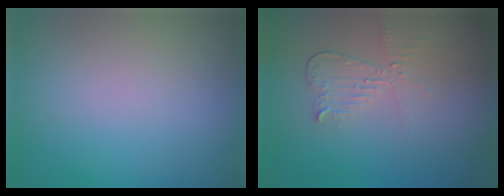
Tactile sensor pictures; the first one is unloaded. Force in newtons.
{"total": 2.1, "press": 2.1, "slide": 0.4}